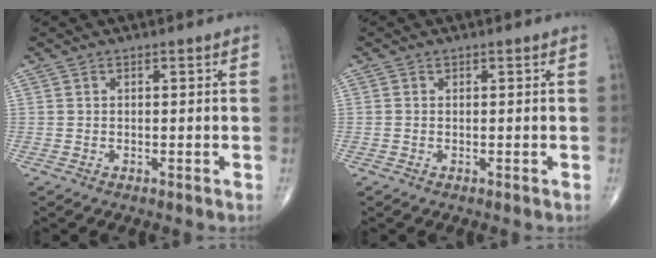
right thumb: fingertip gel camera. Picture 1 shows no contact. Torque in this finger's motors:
{"motor_torque": [-0.01, 0.01, 0.10, -0.07, 0.00]}